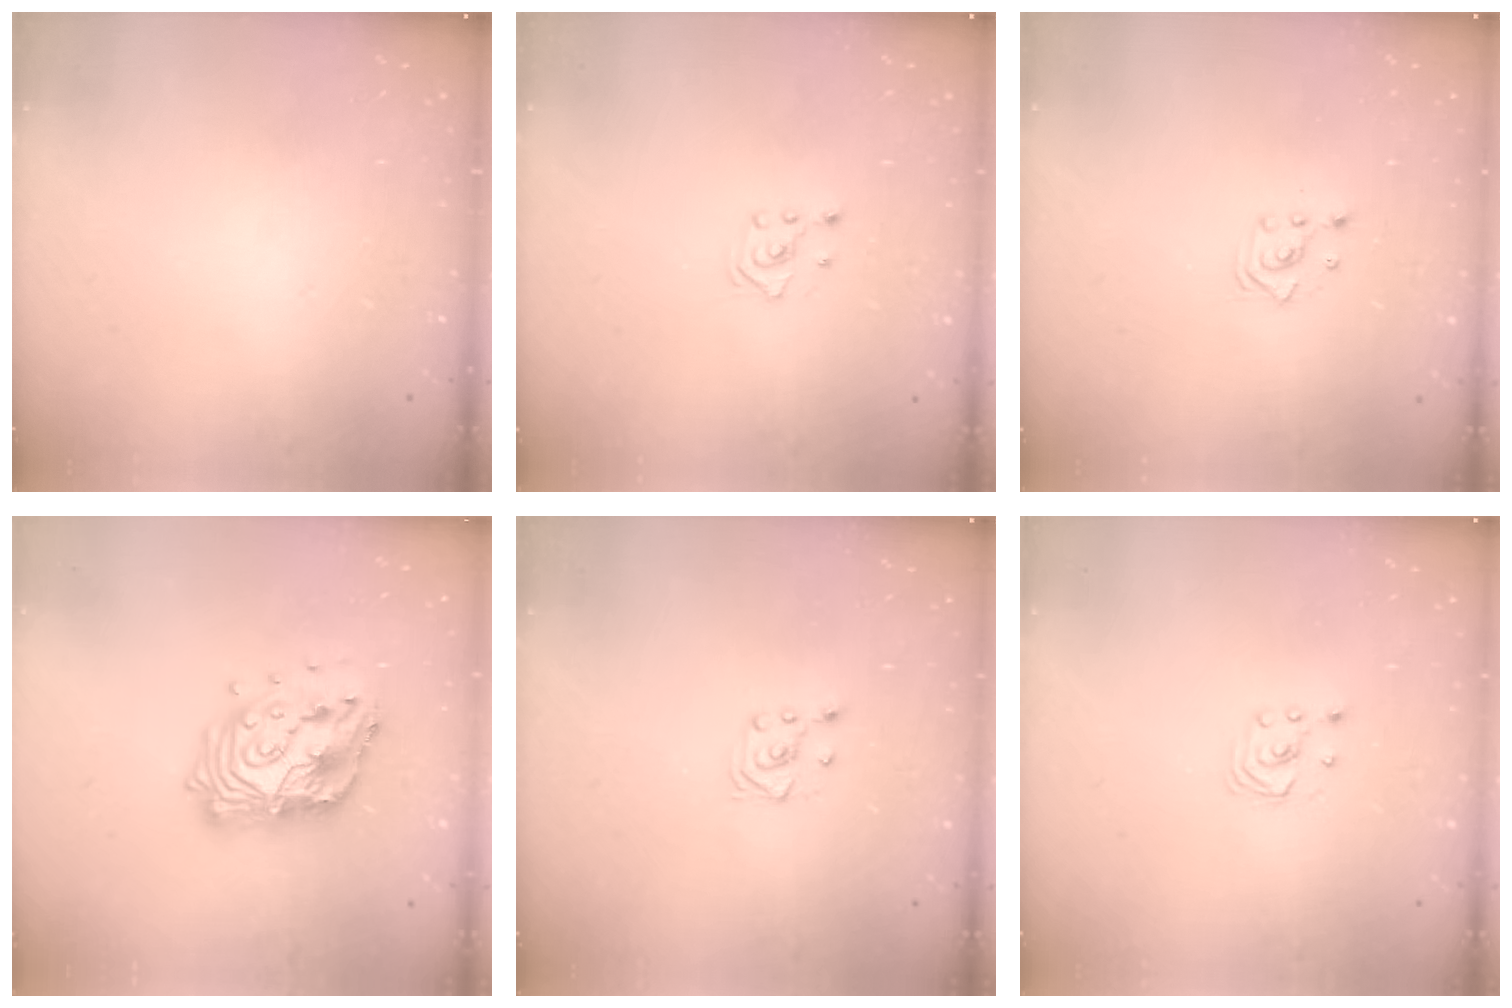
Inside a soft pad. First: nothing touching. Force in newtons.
{"total": 2.1, "press": 1.8, "slide": 0.9}
{"total": 2.5, "press": 2.5, "slide": 0.3}
{"total": 15.9, "press": 15.9, "slide": 1.1}
{"total": 3.5, "press": 3.4, "slide": 0.8}
{"total": 1.9, "press": 1.9, "slide": 0.2}